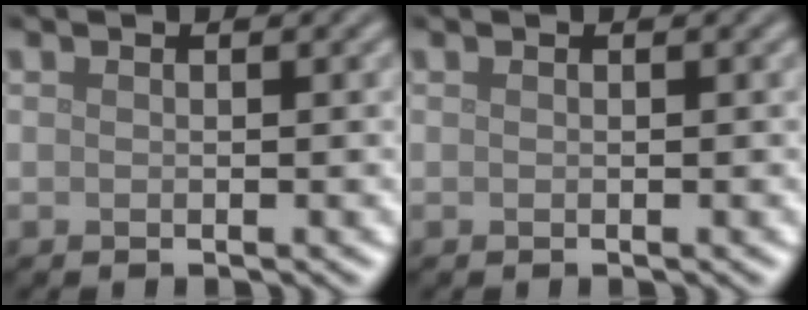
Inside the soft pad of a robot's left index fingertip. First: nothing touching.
{"total": 0.0}